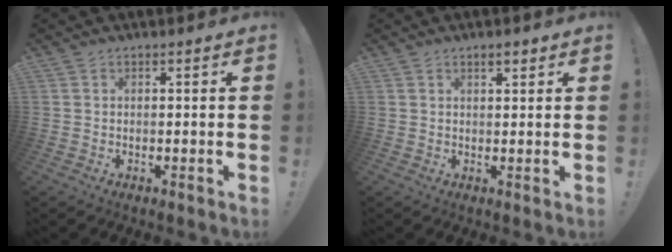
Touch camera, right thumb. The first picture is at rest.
{"total": 2.4, "force": [1.7, 0.9, 1.5], "torque": [-0.017, -0.005, 0.027]}